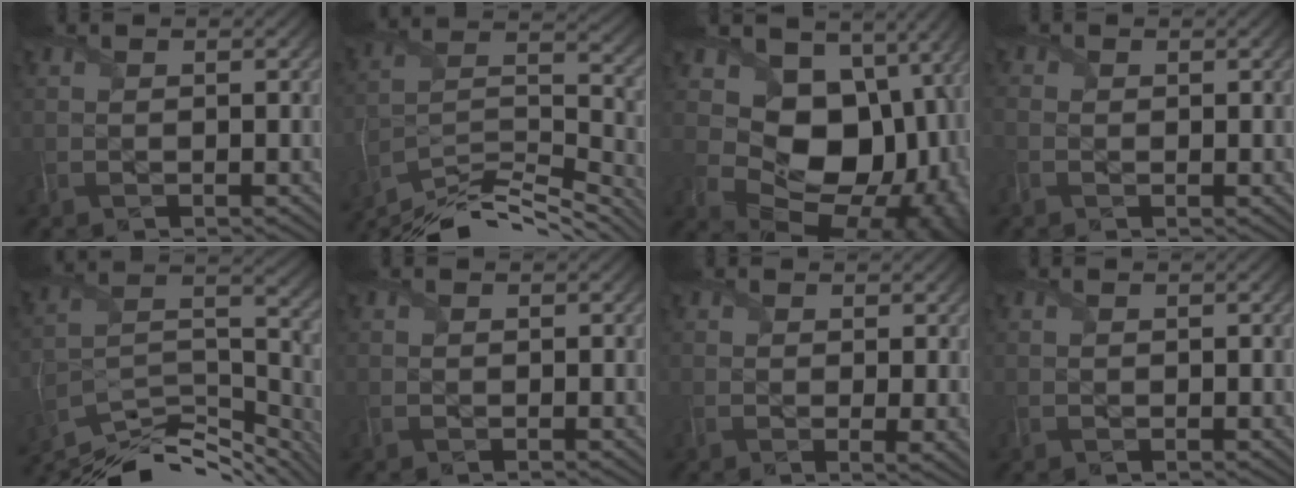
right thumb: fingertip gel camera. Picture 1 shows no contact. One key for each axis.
{"total": 14.1, "fx": -12.6, "fy": 2.8, "fz": 5.8, "tx": -0.115, "ty": 0.006, "tz": -0.219}
{"total": 16.7, "fx": 3.3, "fy": 12.9, "fz": 10.2, "tx": -0.149, "ty": -0.022, "tz": 0.081}
{"total": 1.4, "fx": -0.4, "fy": 1.3, "fz": 0.3, "tx": -0.008, "ty": -0.002, "tz": -0.009}
{"total": 12.8, "fx": -11.2, "fy": 3.1, "fz": 5.6, "tx": -0.105, "ty": 0.002, "tz": -0.187}
{"total": 0.0}
{"total": 2.6, "fx": 0.4, "fy": 0.8, "fz": 2.4, "tx": -0.039, "ty": -0.008, "tz": 0.005}
{"total": 0.0}